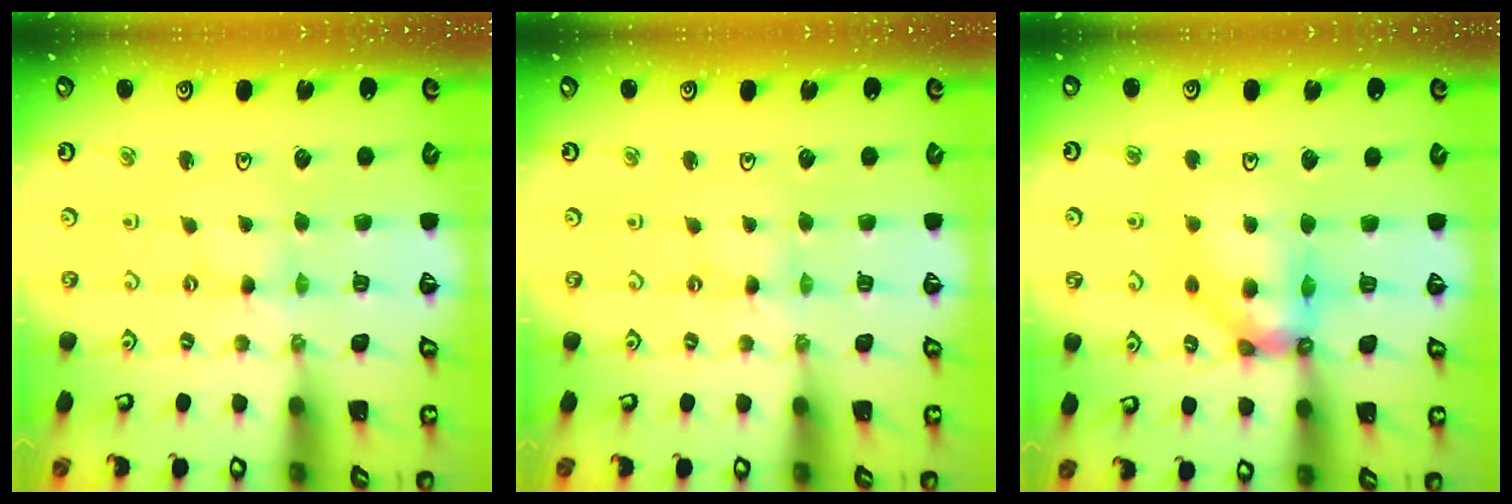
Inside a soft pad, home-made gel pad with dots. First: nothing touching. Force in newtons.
{"total": 0.0}
{"total": 11.1, "press": 10.9, "slide": 1.5}